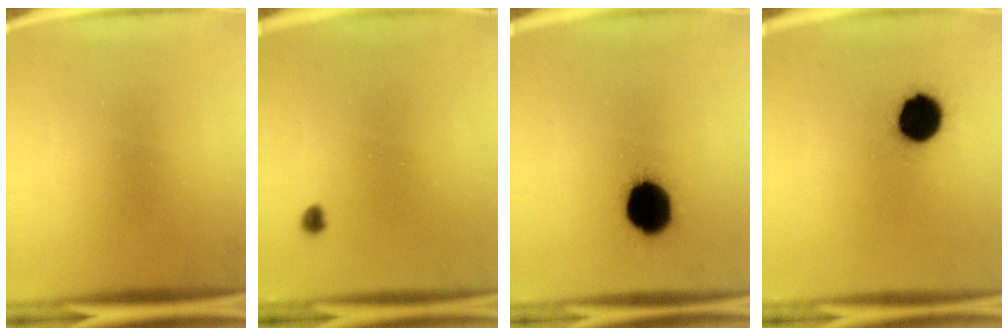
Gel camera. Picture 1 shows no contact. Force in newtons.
{"total": 1.1}
{"total": 14.5}
{"total": 11.9}